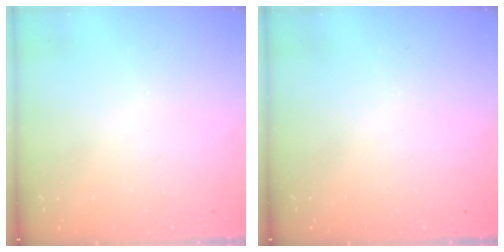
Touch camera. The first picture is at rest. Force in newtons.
{"total": 0.0}